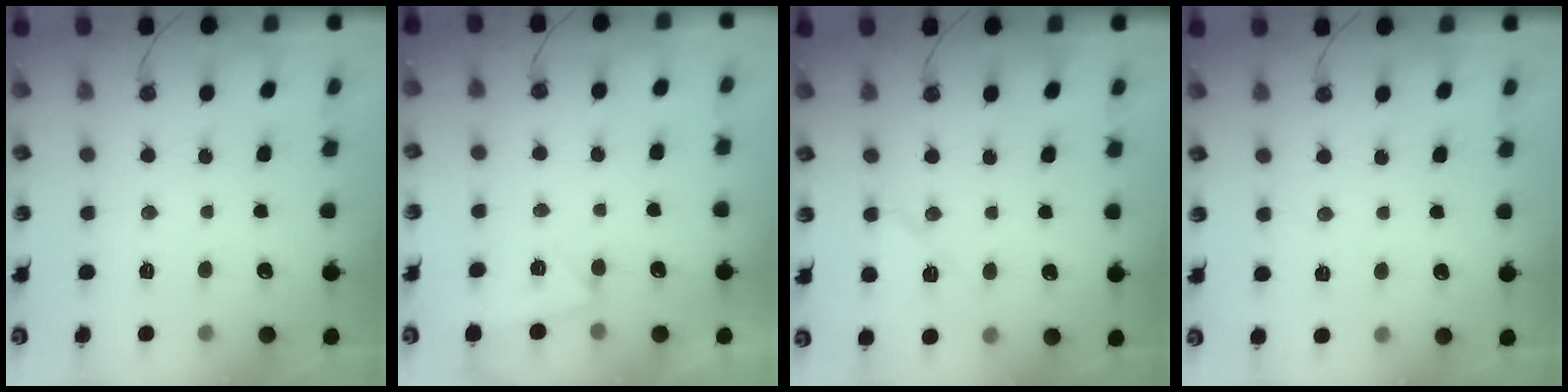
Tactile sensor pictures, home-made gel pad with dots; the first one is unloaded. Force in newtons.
{"total": 4.3, "press": 3.8, "slide": 2.1}
{"total": 7.9, "press": 7.9, "slide": 0.7}
{"total": 2.0, "press": 1.9, "slide": 0.8}